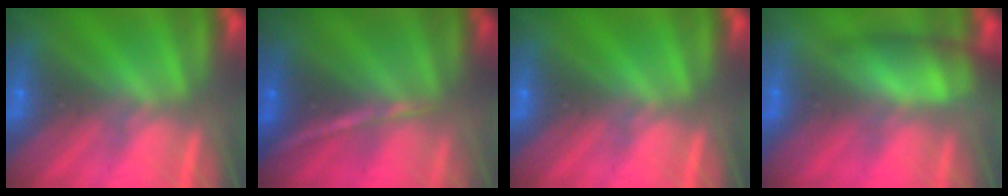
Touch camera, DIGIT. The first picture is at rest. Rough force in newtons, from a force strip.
{"total": 1.3}
{"total": 0.0}
{"total": 4.9}